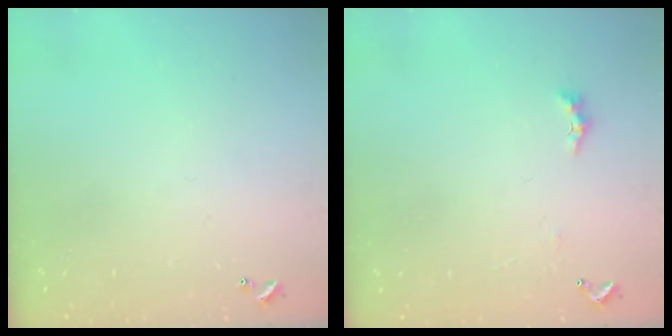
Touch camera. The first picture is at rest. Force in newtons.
{"total": 2.0, "press": 1.9, "slide": 0.6}